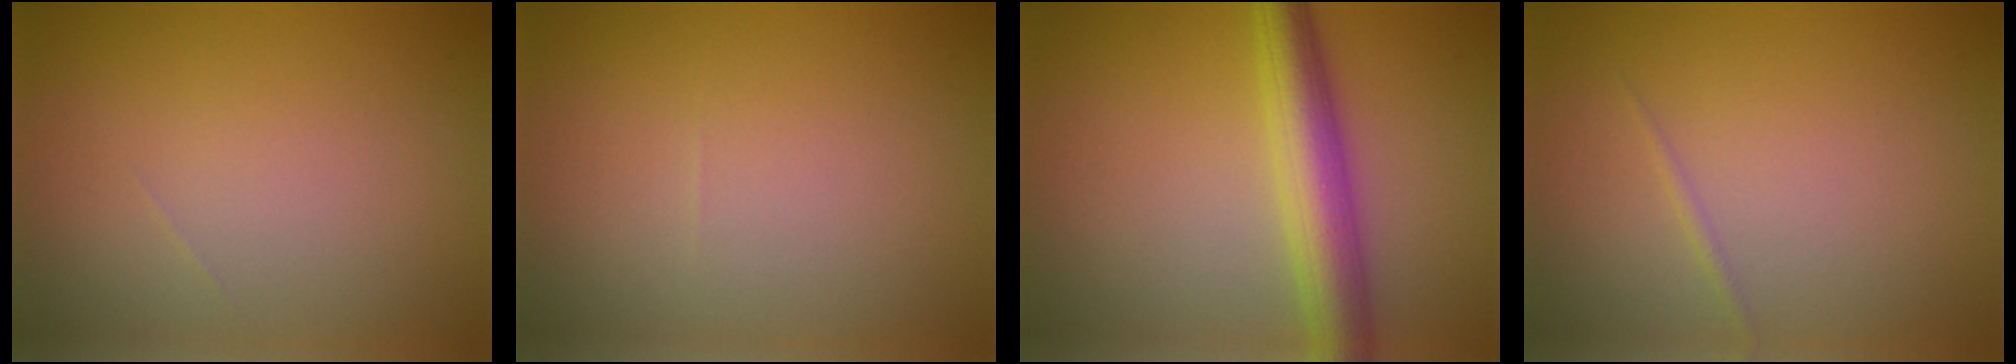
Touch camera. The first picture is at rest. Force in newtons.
{"total": 0.0}
{"total": 5.8, "press": 5.8, "slide": 0.1}
{"total": 0.6, "press": 0.6, "slide": 0.1}